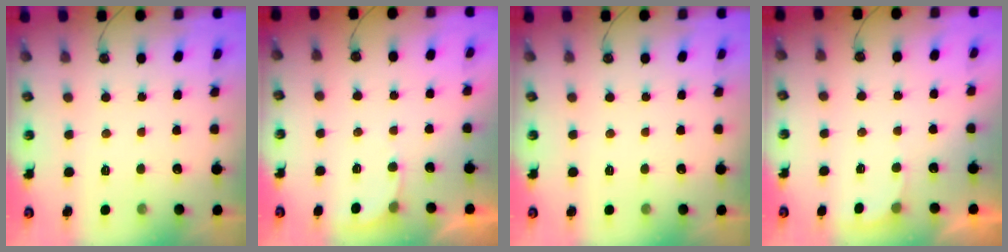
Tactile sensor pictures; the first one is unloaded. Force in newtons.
{"total": 2.7, "press": 2.7, "slide": 0.2}
{"total": 0.0}
{"total": 3.0, "press": 2.9, "slide": 0.8}